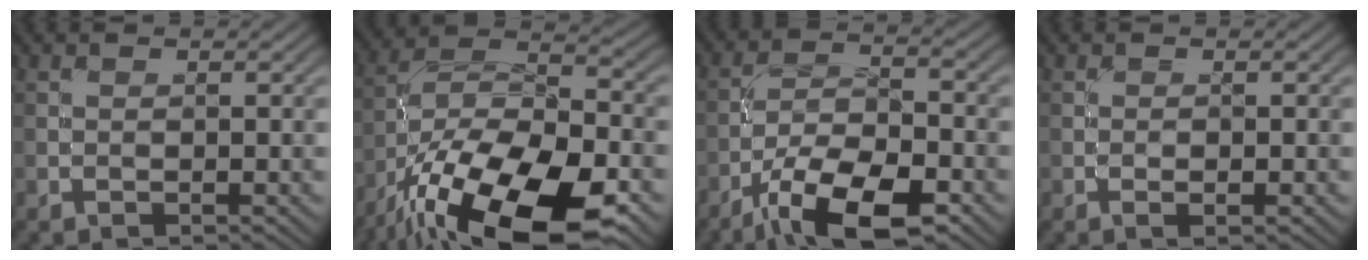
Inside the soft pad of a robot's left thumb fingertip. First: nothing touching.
{"total": 19.0, "force": [-11.3, 7.2, 13.5], "torque": [-0.249, -0.021, -0.200]}
{"total": 11.0, "force": [-6.8, 3.6, 7.9], "torque": [-0.142, 0.000, -0.132]}
{"total": 1.0, "force": [-0.3, 0.3, 0.9], "torque": [-0.016, 0.001, -0.007]}